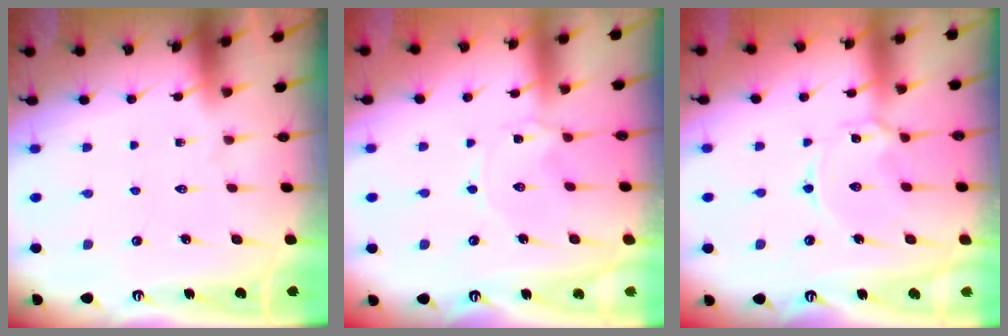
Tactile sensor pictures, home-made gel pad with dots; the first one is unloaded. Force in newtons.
{"total": 2.6, "press": 2.6, "slide": 0.4}
{"total": 2.5, "press": 2.4, "slide": 0.4}